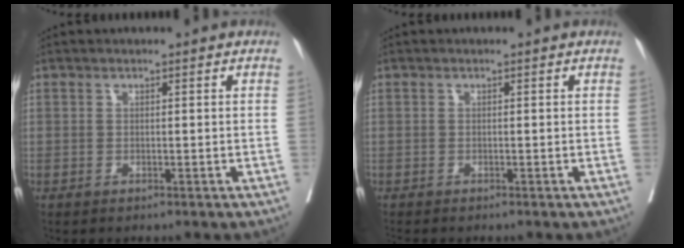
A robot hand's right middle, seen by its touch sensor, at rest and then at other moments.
{"total": 1.9, "force": [-1.7, 0.3, 0.7], "torque": [-0.011, -0.004, -0.024]}